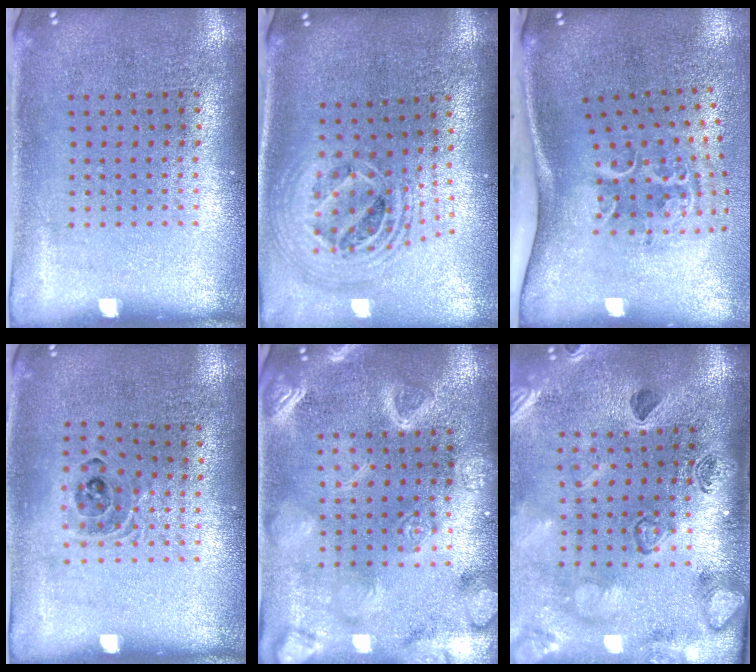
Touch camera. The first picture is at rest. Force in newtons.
{"total": 2.4, "press": 1.8, "slide": 1.6}
{"total": 2.3, "press": 1.4, "slide": 1.8}
{"total": 0.9, "press": 0.9, "slide": 0.2}
{"total": 3.2, "press": 3.2, "slide": 0.2}
{"total": 2.5, "press": 2.4, "slide": 0.8}